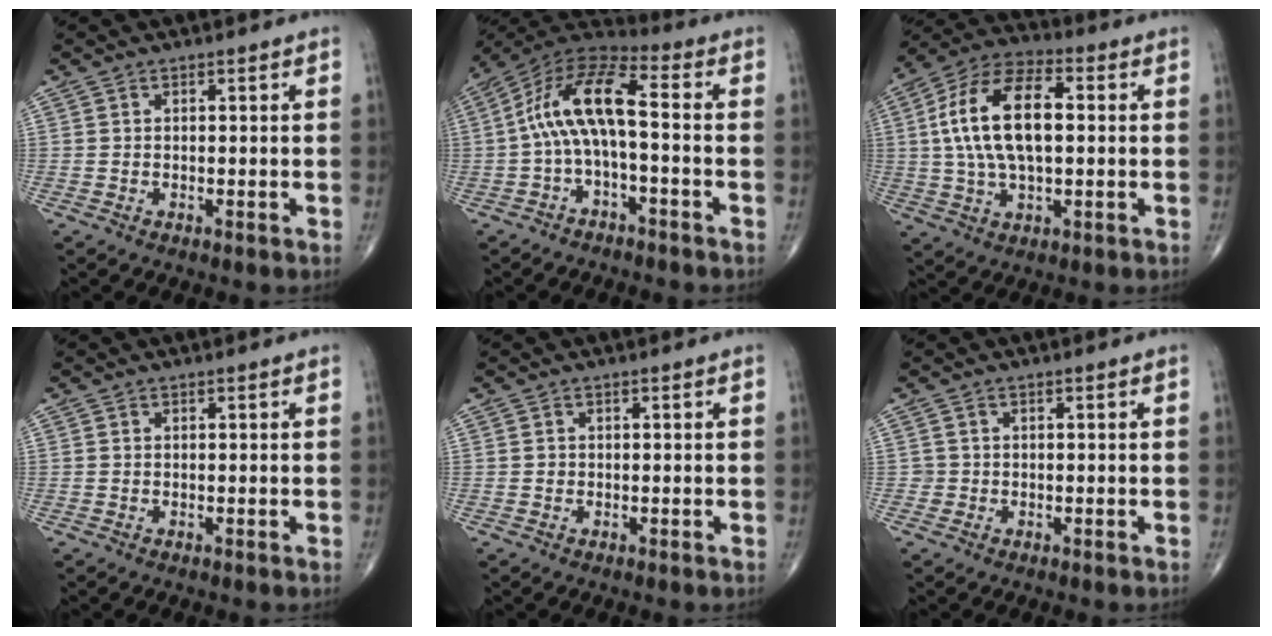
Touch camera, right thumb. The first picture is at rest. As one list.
[{"total": 12.5, "force": [-1.2, 4.5, 11.6], "torque": [-0.225, 0.056, -0.032]}, {"total": 17.0, "force": [1.8, 8.6, 14.6], "torque": [-0.280, 0.025, 0.029]}, {"total": 0.0}, {"total": 0.7, "force": [-0.1, 0.7, 0.3], "torque": [-0.003, 0.002, -0.001]}, {"total": 1.1, "force": [-0.3, 1.1, -0.1], "torque": [0.009, 0.007, -0.007]}]